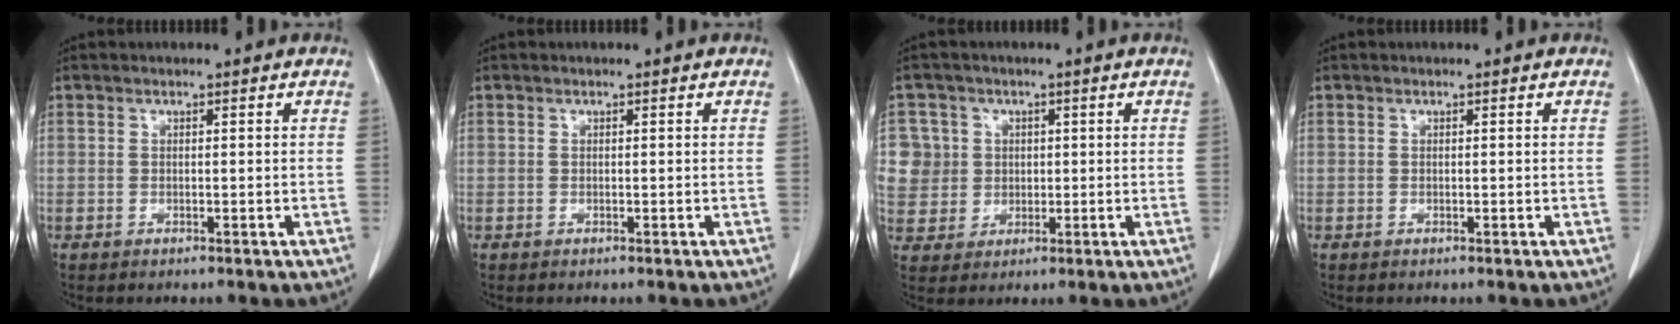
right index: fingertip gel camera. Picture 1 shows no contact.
{"total": 0.0}
{"total": 11.0, "force": [2.0, 10.6, 2.0], "torque": [-0.075, 0.040, 0.060]}
{"total": 0.0}